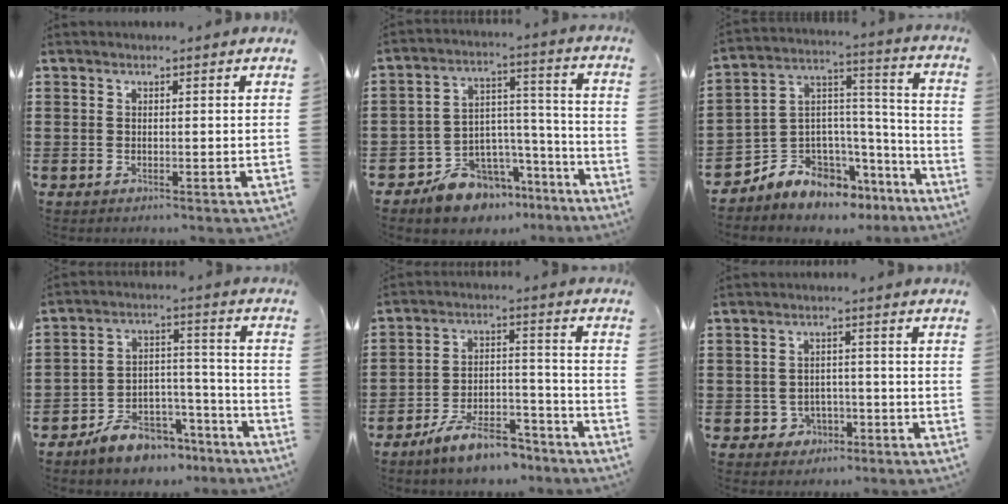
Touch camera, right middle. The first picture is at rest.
{"total": 9.9, "force": [-8.6, 4.6, 1.5], "torque": [-0.032, 0.036, -0.159]}
{"total": 6.7, "force": [-5.6, 3.6, -0.9], "torque": [-0.008, -0.012, -0.110]}
{"total": 8.1, "force": [-7.0, 3.6, 1.8], "torque": [-0.028, 0.045, -0.130]}
{"total": 8.7, "force": [-7.3, 2.4, 4.1], "torque": [-0.074, 0.022, -0.138]}
{"total": 2.8, "force": [-2.0, 2.0, 0.5], "torque": [-0.019, 0.005, -0.045]}